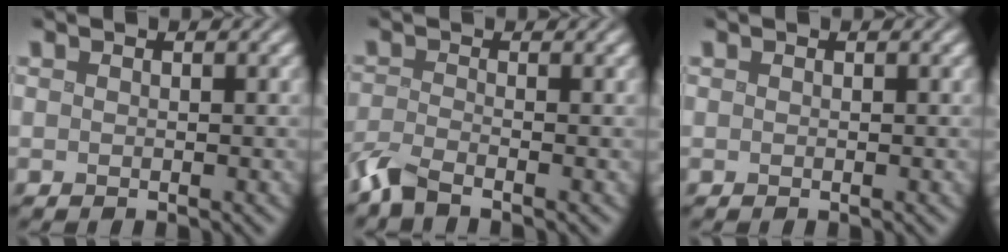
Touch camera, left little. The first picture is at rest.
{"total": 2.7, "force": [-2.1, 0.4, 1.6], "torque": [-0.042, -0.012, -0.055]}
{"total": 0.0}